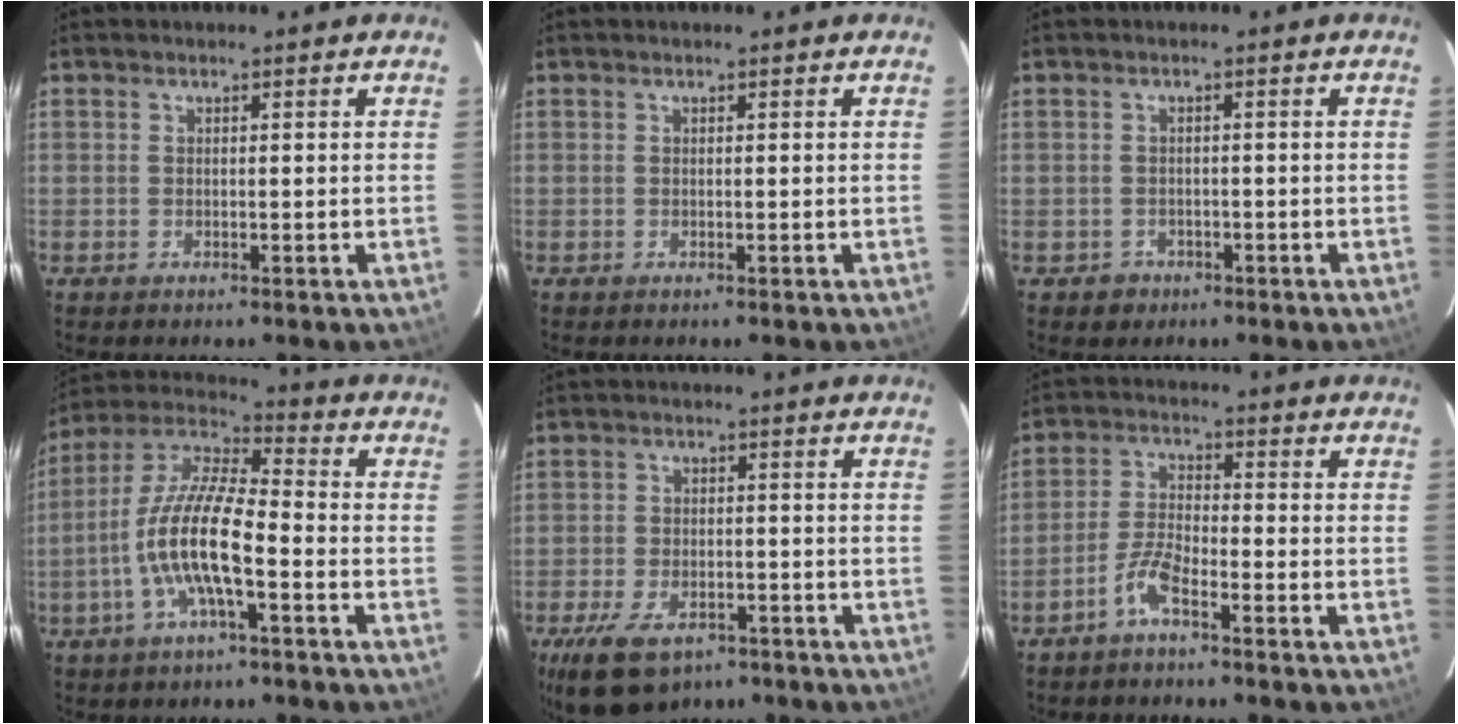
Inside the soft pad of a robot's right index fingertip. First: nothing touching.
{"total": 0.0}
{"total": 2.9, "force": [-1.3, 2.6, 0.2], "torque": [-0.011, 0.005, -0.016]}
{"total": 13.5, "force": [-4.4, 3.2, 12.4], "torque": [-0.248, 0.002, -0.090]}
{"total": 12.0, "force": [-7.7, 6.3, 6.6], "torque": [-0.155, -0.017, -0.128]}
{"total": 4.7, "force": [-3.5, 0.8, 3.1], "torque": [-0.073, 0.011, -0.073]}